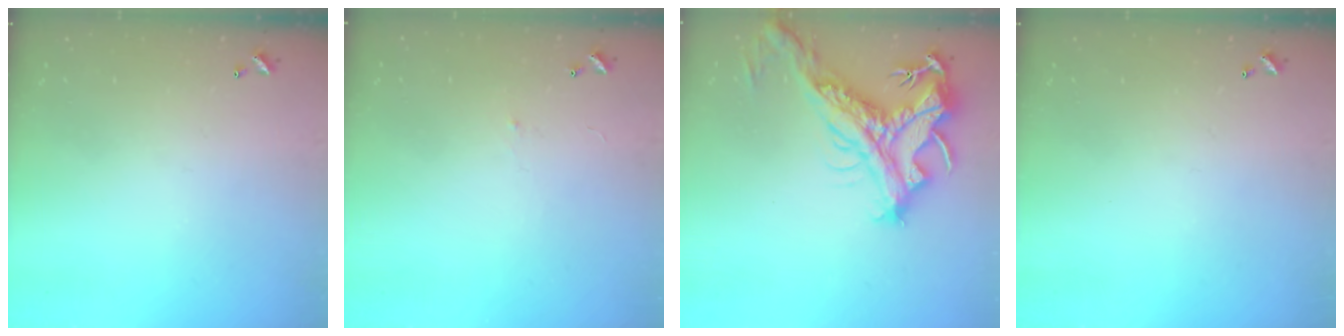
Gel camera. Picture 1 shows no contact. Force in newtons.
{"total": 0.6, "press": 0.0, "slide": 0.6}
{"total": 9.3, "press": 9.1, "slide": 2.0}
{"total": 0.0}